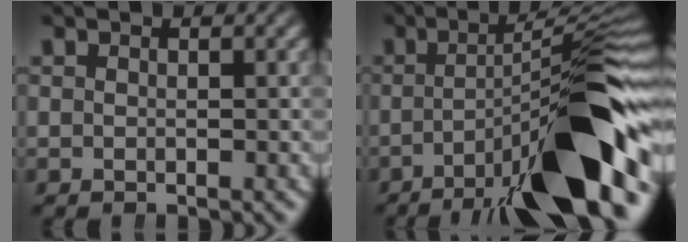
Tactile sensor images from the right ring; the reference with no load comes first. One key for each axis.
{"total": 11.5, "fx": -3.8, "fy": 2.2, "fz": 10.6, "tx": -0.143, "ty": 0.004, "tz": -0.052}